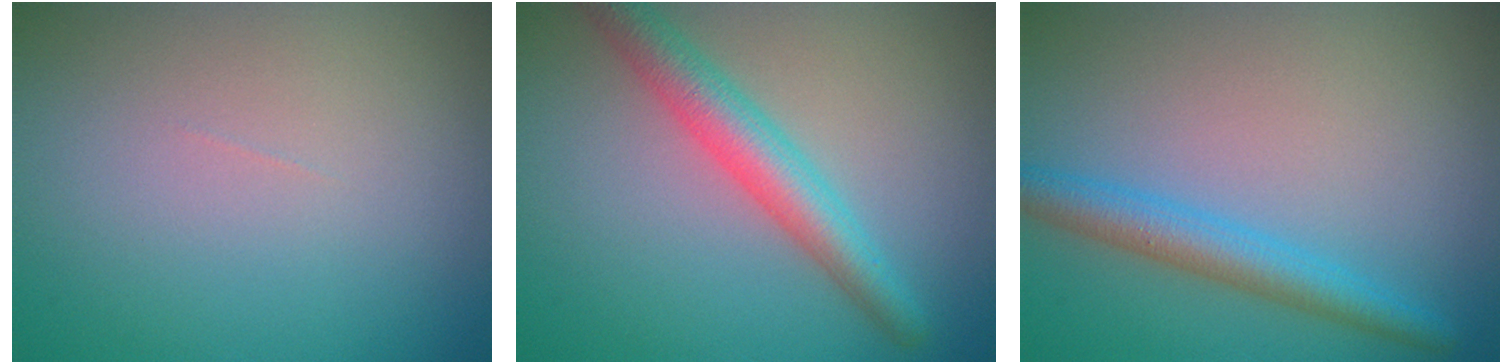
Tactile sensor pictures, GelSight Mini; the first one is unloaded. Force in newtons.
{"total": 4.5, "press": 4.5, "slide": 0.1}
{"total": 3.4, "press": 3.4, "slide": 0.1}